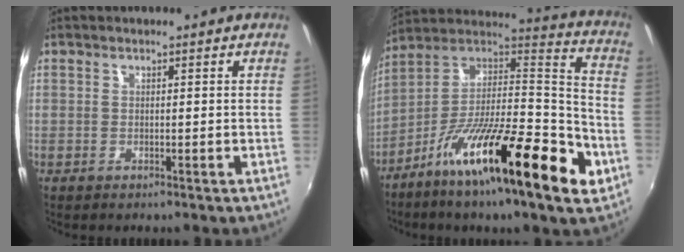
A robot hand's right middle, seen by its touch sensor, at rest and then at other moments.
{"total": 25.2, "force": [-11.3, 5.2, 21.9], "torque": [-0.346, -0.023, -0.202]}